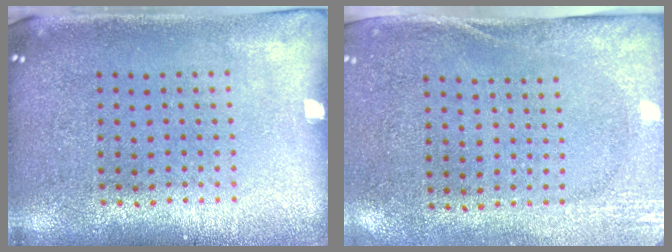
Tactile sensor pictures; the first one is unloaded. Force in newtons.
{"total": 2.7, "press": 2.2, "slide": 1.7}